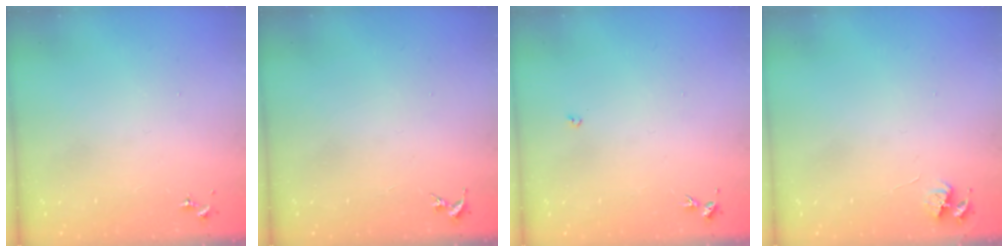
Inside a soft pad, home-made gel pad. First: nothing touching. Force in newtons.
{"total": 0.0}
{"total": 2.7, "press": 2.7, "slide": 0.5}
{"total": 4.5, "press": 4.4, "slide": 0.6}